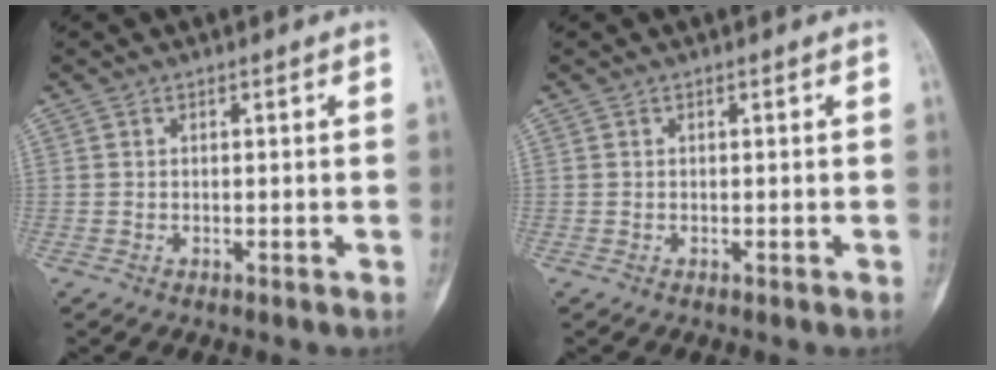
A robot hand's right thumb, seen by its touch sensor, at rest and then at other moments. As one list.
[{"total": 0.0}]